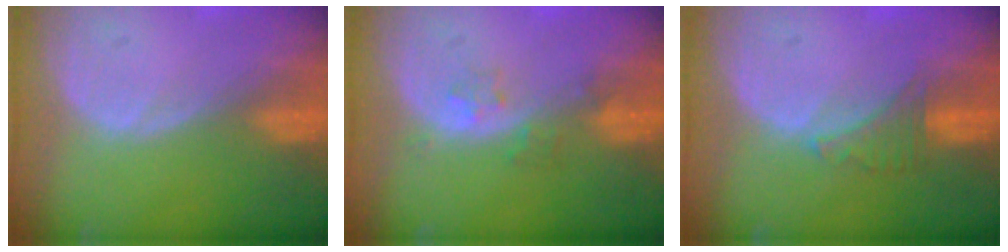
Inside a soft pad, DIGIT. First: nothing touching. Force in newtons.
{"total": 2.3, "press": 2.2, "slide": 0.3}
{"total": 2.9, "press": 2.9, "slide": 0.6}